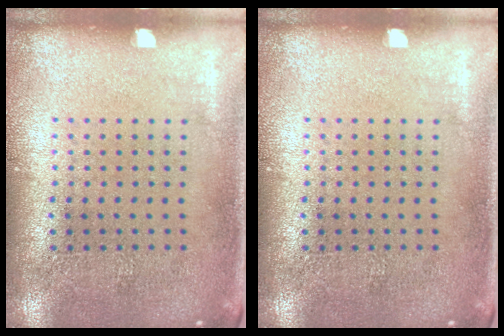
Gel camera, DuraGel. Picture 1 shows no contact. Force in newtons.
{"total": 0.0}